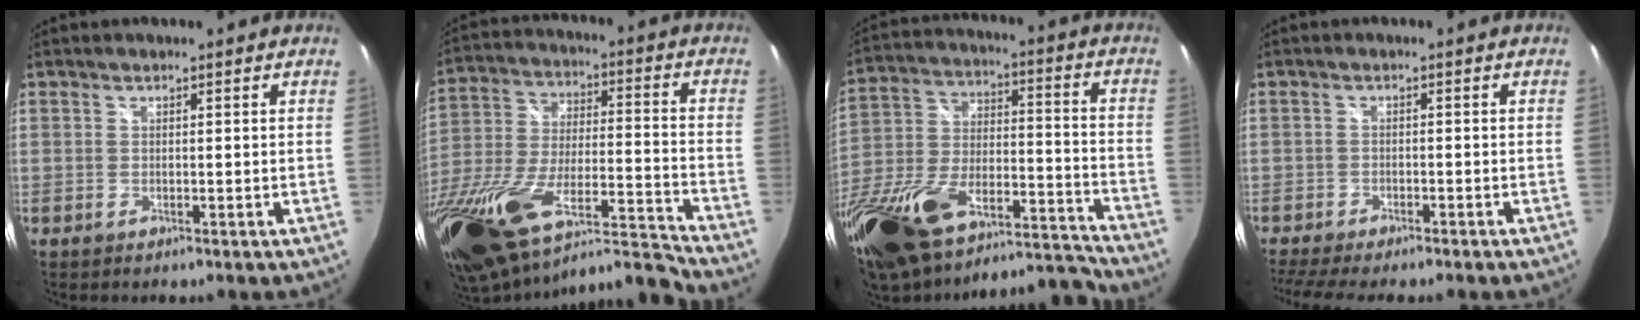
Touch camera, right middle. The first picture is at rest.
{"total": 24.6, "force": [-15.9, 7.3, 17.2], "torque": [-0.319, -0.047, -0.263]}
{"total": 28.6, "force": [-19.9, 11.5, 17.1], "torque": [-0.329, -0.011, -0.319]}
{"total": 7.3, "force": [-6.4, 0.5, 3.4], "torque": [-0.087, -0.027, -0.106]}